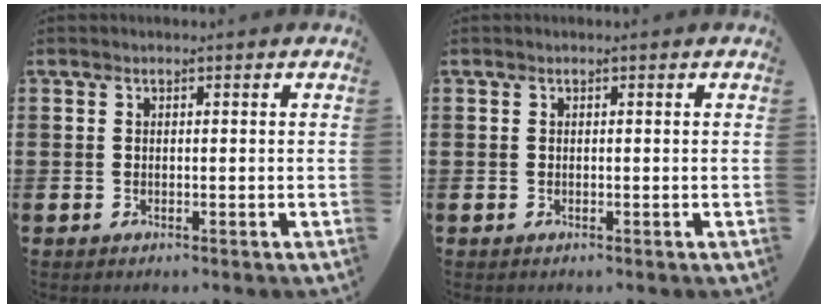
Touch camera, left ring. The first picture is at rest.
{"total": 0.0}